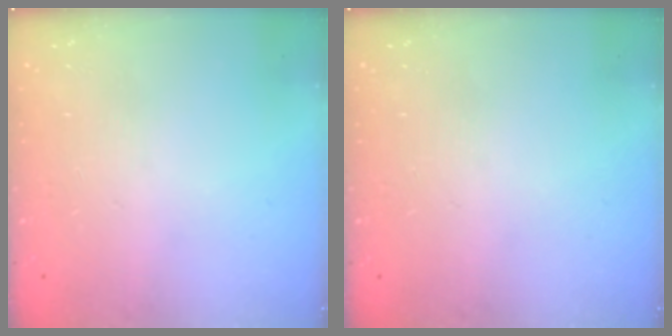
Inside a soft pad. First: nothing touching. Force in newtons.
{"total": 0.0}